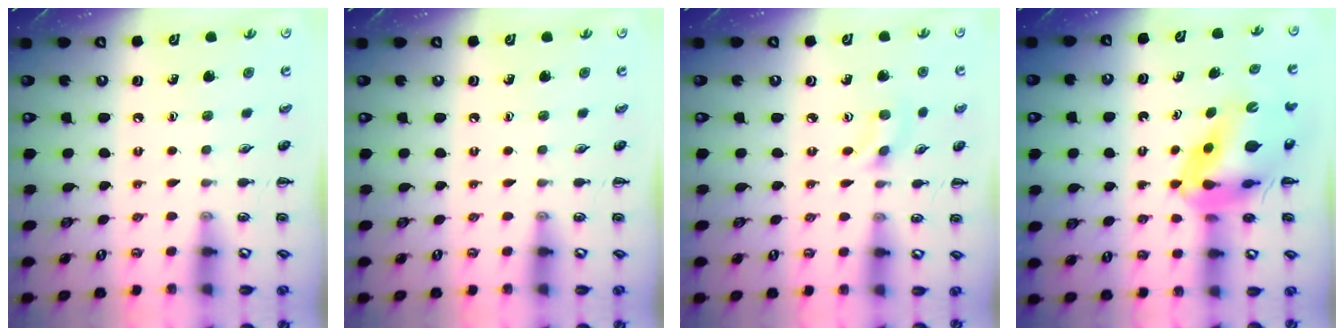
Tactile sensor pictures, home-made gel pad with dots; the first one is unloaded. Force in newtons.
{"total": 0.0}
{"total": 2.0, "press": 1.9, "slide": 0.8}
{"total": 9.5, "press": 9.1, "slide": 2.7}